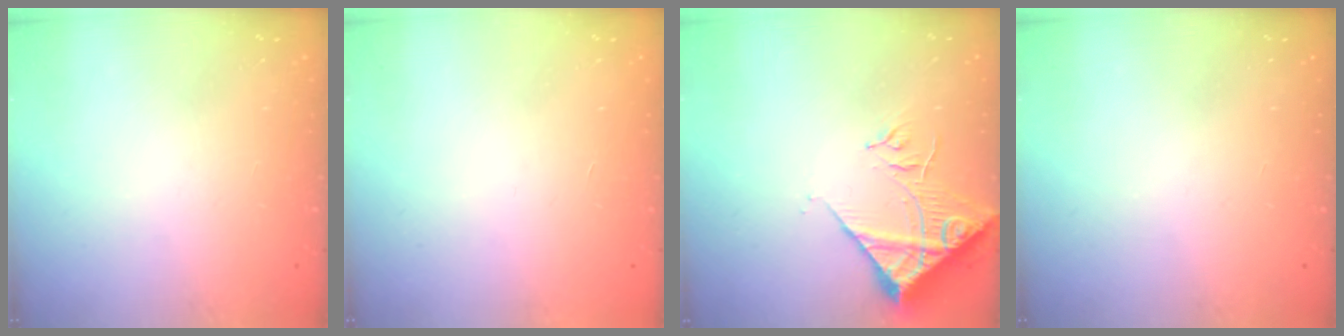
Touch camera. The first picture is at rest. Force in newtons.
{"total": 1.7, "press": 1.7, "slide": 0.1}
{"total": 11.7, "press": 11.6, "slide": 1.5}
{"total": 0.0}